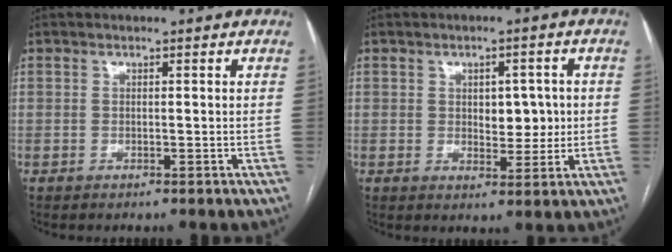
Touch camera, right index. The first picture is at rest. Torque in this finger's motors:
{"motor_torque": [0.14, 0.21, -0.01, 0.00]}